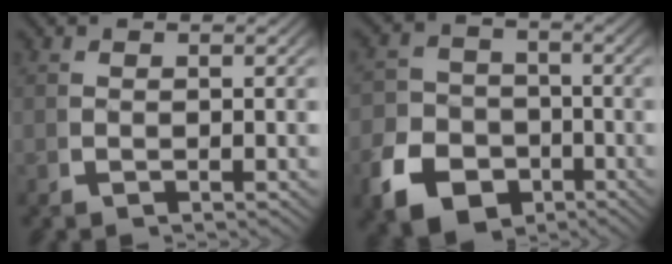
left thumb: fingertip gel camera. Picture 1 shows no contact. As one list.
[{"total": 10.4, "force": [-4.8, 8.3, 4.1], "torque": [-0.065, -0.035, -0.077]}]